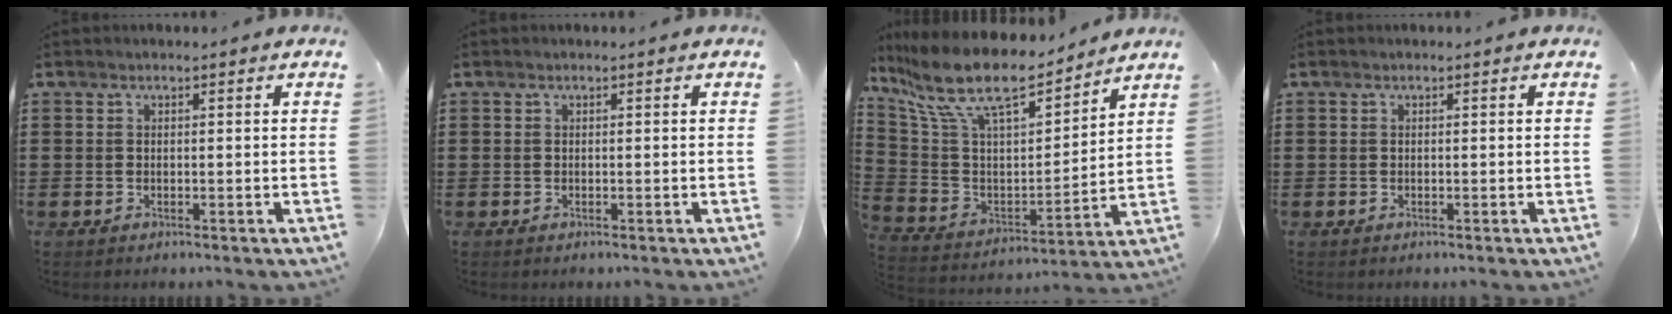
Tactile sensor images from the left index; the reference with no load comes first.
{"total": 0.0}
{"total": 12.6, "force": [9.8, 3.1, 7.2], "torque": [-0.179, -0.056, 0.171]}
{"total": 0.0}